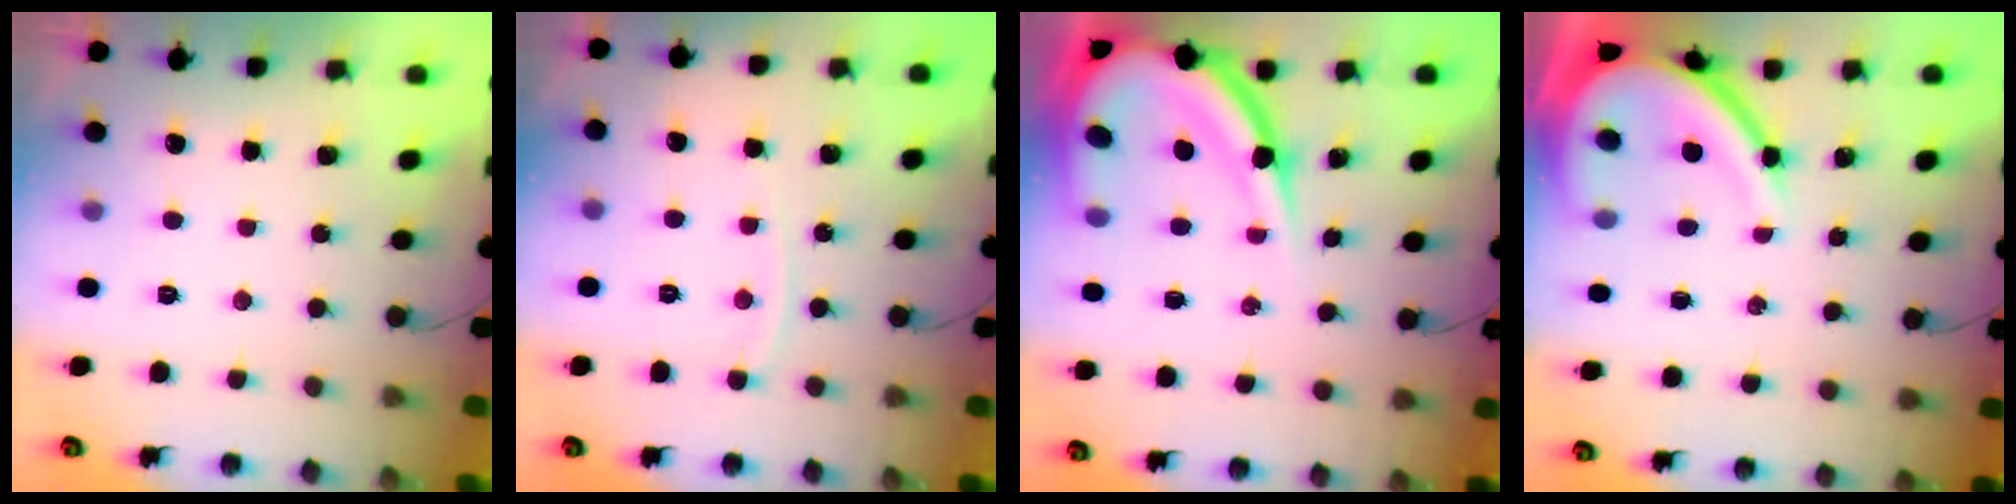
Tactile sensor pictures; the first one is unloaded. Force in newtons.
{"total": 4.3, "press": 4.3, "slide": 0.4}
{"total": 17.9, "press": 17.8, "slide": 2.0}
{"total": 12.9, "press": 12.8, "slide": 1.6}